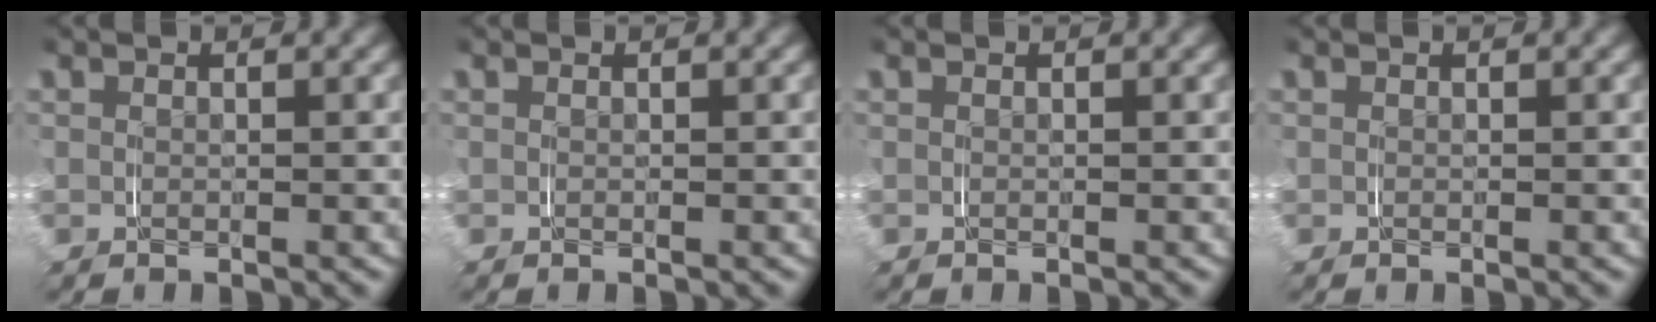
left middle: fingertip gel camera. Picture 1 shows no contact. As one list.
[{"total": 0.0}, {"total": 0.0}, {"total": 0.0}]